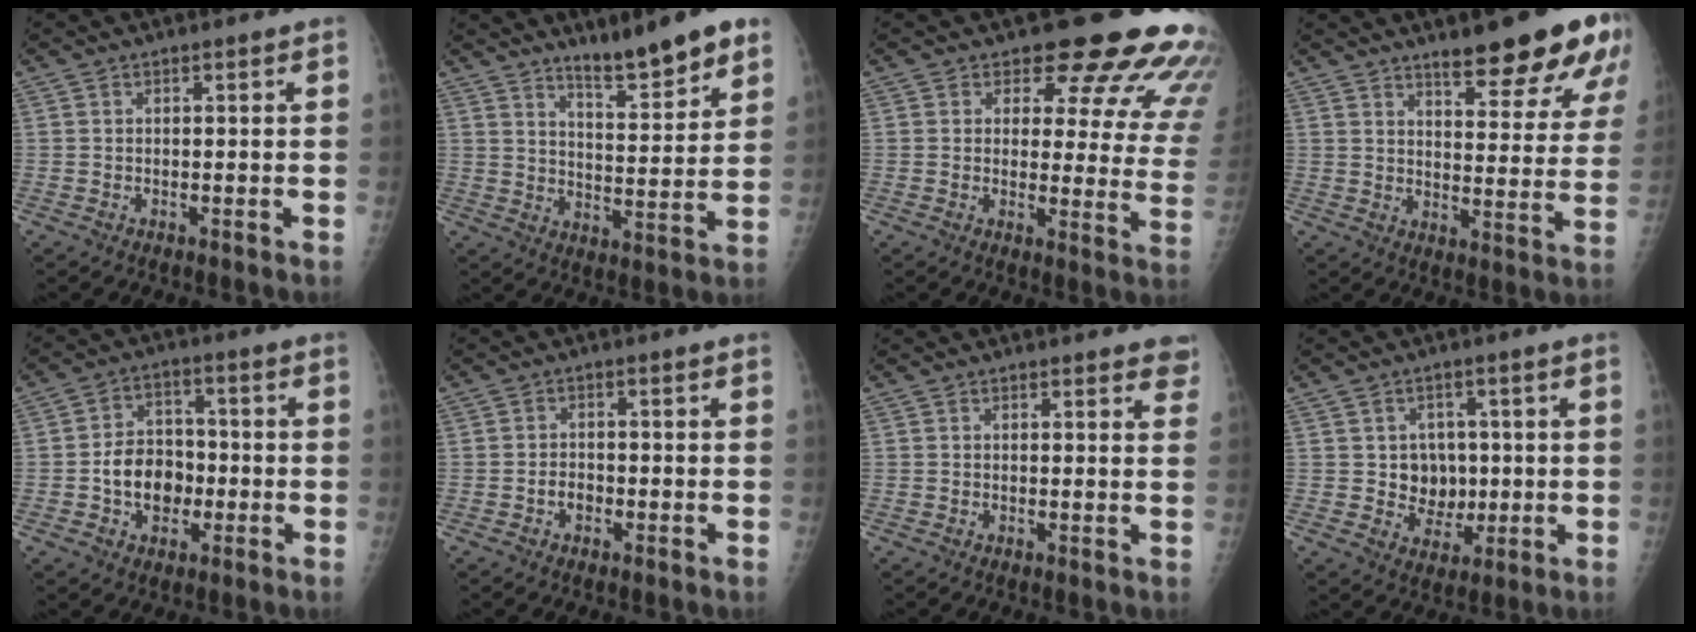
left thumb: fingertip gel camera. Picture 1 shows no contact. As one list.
[{"total": 11.2, "force": [8.4, 1.7, 7.2], "torque": [-0.096, -0.058, 0.138]}, {"total": 17.3, "force": [14.4, 6.5, 7.0], "torque": [-0.030, -0.106, 0.146]}, {"total": 17.2, "force": [12.0, 4.0, 11.6], "torque": [-0.117, -0.072, 0.161]}, {"total": 9.1, "force": [-1.9, 7.1, 5.3], "torque": [-0.054, 0.023, -0.036]}, {"total": 2.2, "force": [-1.0, 1.6, 1.1], "torque": [-0.010, 0.009, -0.018]}, {"total": 3.7, "force": [3.0, 1.2, 1.7], "torque": [0.004, -0.009, 0.025]}, {"total": 6.8, "force": [0.3, 6.0, 3.1], "torque": [-0.007, 0.001, 0.012]}]